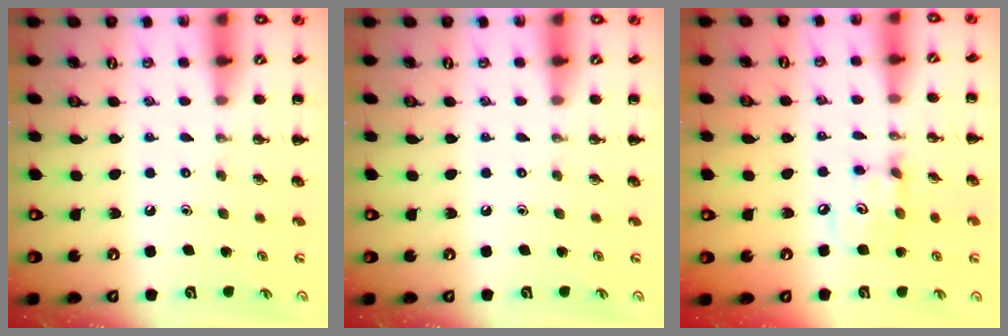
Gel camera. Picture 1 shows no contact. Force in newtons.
{"total": 0.0}
{"total": 5.4, "press": 5.4, "slide": 0.5}